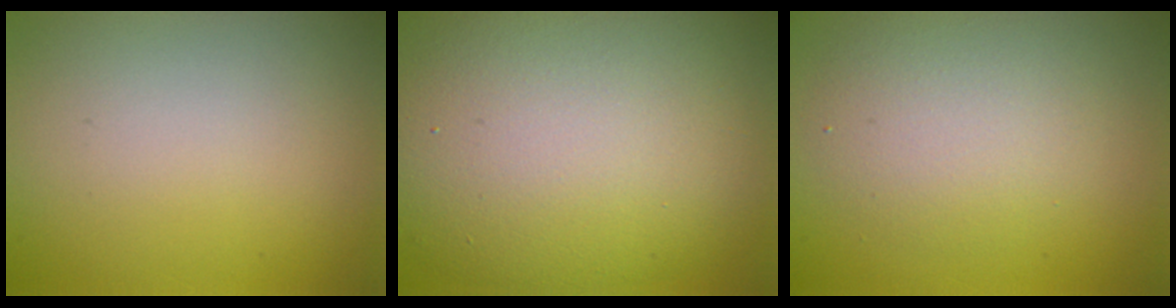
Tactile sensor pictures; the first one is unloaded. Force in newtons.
{"total": 13.5, "press": 13.5, "slide": 0.9}
{"total": 3.8, "press": 3.7, "slide": 0.3}